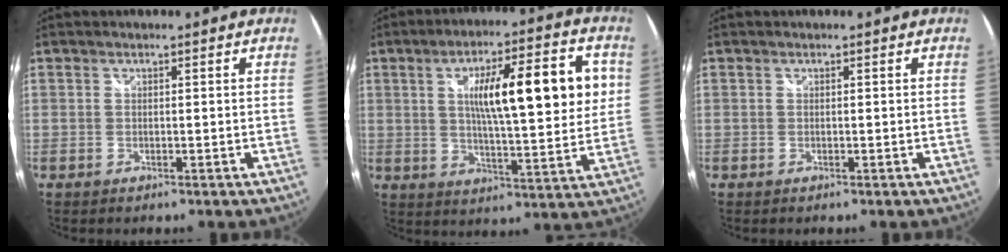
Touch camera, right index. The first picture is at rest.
{"total": 17.8, "force": [3.8, 3.9, 17.0], "torque": [-0.260, 0.015, 0.055]}
{"total": 0.0}